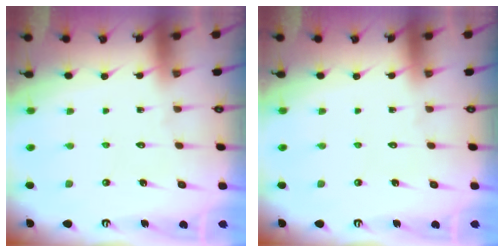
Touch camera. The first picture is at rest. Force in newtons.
{"total": 0.0}